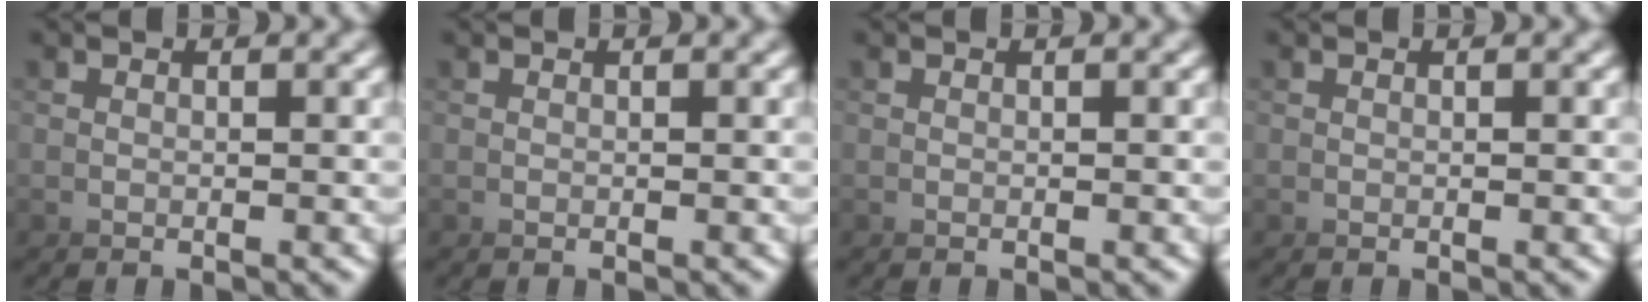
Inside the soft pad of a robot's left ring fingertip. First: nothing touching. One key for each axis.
{"total": 0.0}
{"total": 0.0}
{"total": 0.0}